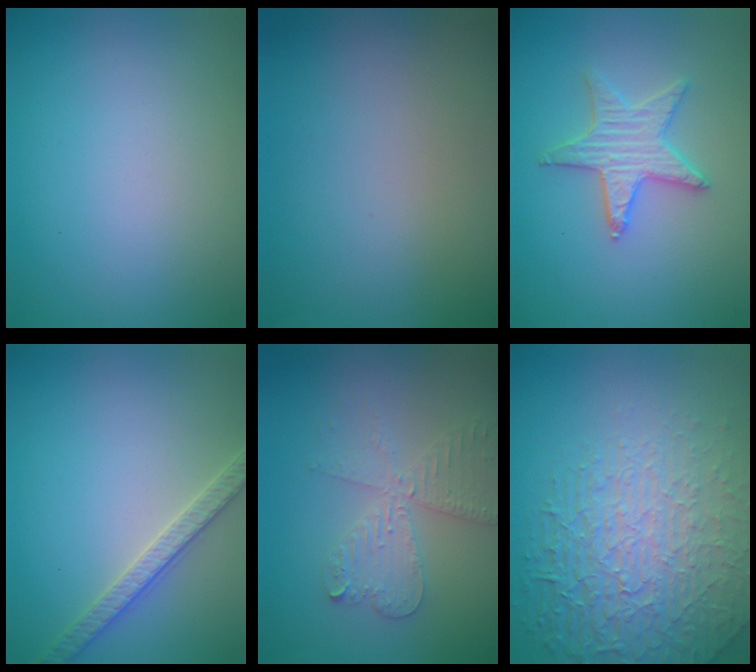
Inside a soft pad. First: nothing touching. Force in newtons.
{"total": 0.0}
{"total": 3.3, "press": 3.2, "slide": 0.8}
{"total": 2.7, "press": 2.7, "slide": 0.1}
{"total": 4.1, "press": 3.6, "slide": 2.1}
{"total": 7.3, "press": 5.7, "slide": 4.6}